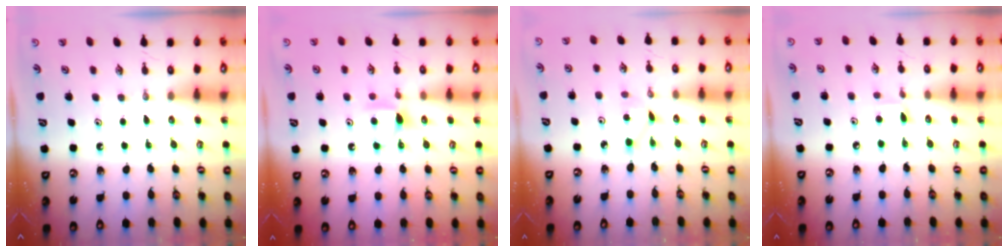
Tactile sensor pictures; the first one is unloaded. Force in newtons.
{"total": 6.8, "press": 6.7, "slide": 0.9}
{"total": 3.2, "press": 3.2, "slide": 0.3}
{"total": 4.3, "press": 4.3, "slide": 0.6}